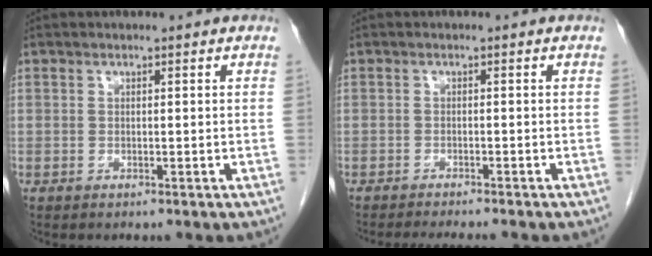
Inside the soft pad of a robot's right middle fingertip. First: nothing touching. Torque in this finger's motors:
{"motor_torque": [0.08, -0.04, 0.01, 0.01]}